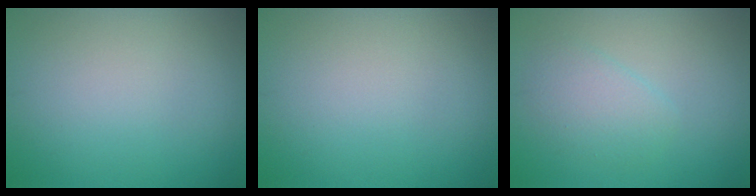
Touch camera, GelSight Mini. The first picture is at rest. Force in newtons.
{"total": 0.0}
{"total": 2.4, "press": 2.4, "slide": 0.2}